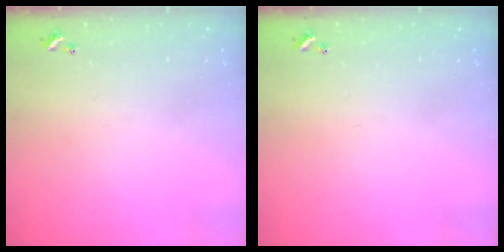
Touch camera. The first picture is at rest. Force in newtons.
{"total": 0.0}